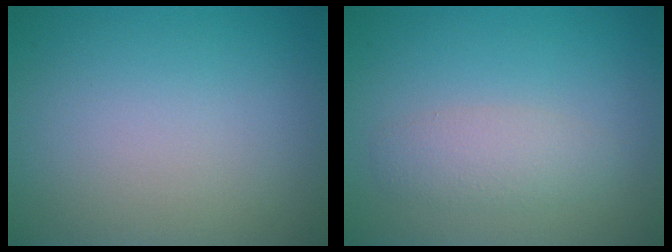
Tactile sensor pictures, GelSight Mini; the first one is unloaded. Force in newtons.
{"total": 2.3, "press": 2.3, "slide": 0.1}